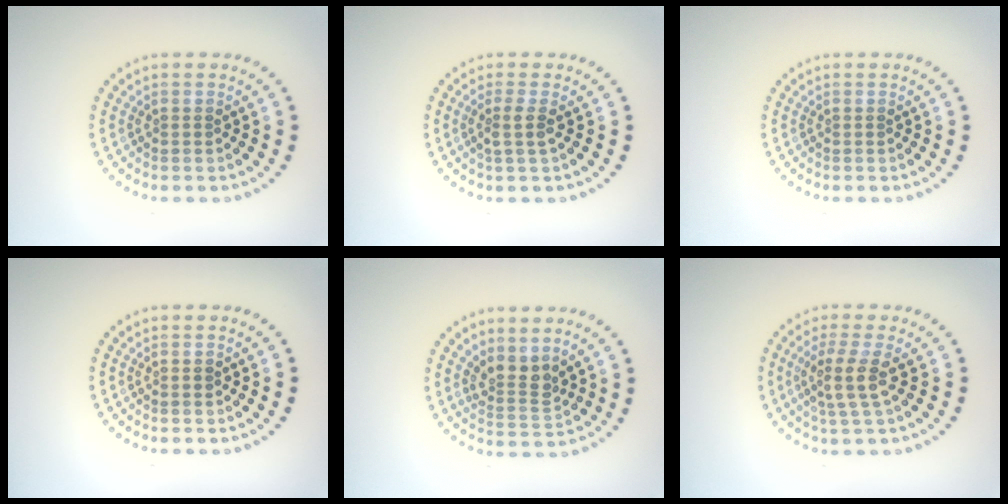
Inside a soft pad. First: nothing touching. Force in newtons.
{"total": 1.6, "press": 1.2, "slide": 1.0}
{"total": 0.0}
{"total": 0.6, "press": 0.5, "slide": 0.2}
{"total": 2.6, "press": 2.0, "slide": 1.7}
{"total": 3.0, "press": 2.3, "slide": 1.8}